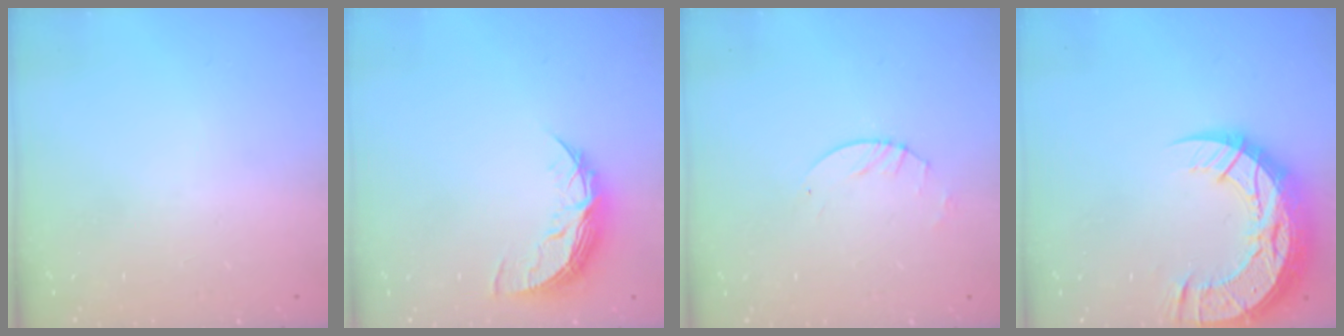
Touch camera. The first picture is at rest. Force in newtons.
{"total": 8.7, "press": 8.7, "slide": 0.4}
{"total": 2.6, "press": 2.5, "slide": 0.4}
{"total": 19.2, "press": 19.1, "slide": 1.4}